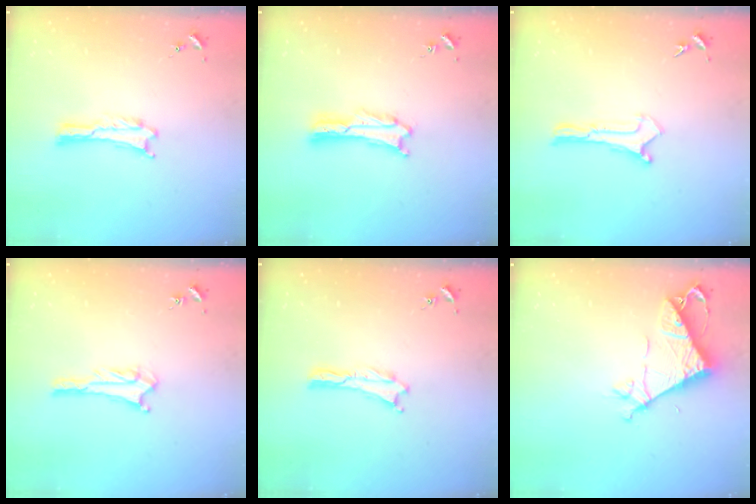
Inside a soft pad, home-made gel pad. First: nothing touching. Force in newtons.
{"total": 1.4, "press": 1.4, "slide": 0.0}
{"total": 0.0}
{"total": 2.8, "press": 2.8, "slide": 0.2}
{"total": 0.0}
{"total": 7.5, "press": 7.5, "slide": 0.2}